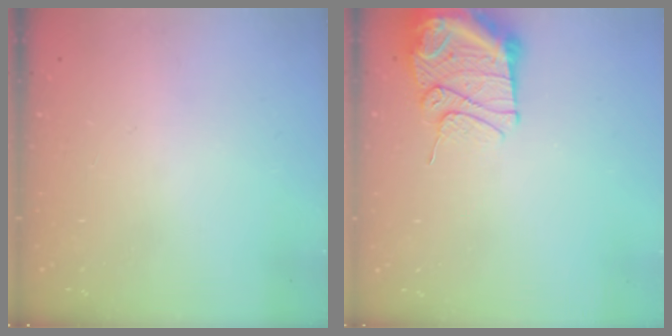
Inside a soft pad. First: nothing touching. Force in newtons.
{"total": 13.1, "press": 13.1, "slide": 1.5}